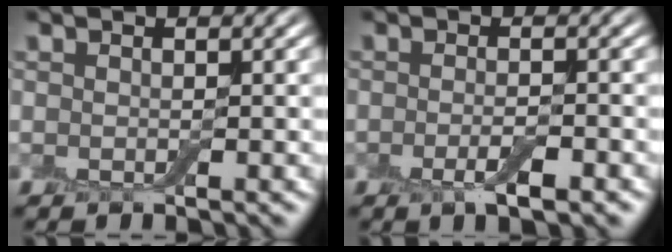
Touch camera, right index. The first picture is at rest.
{"total": 2.4, "force": [-1.1, 0.6, 2.1], "torque": [-0.038, -0.005, -0.020]}